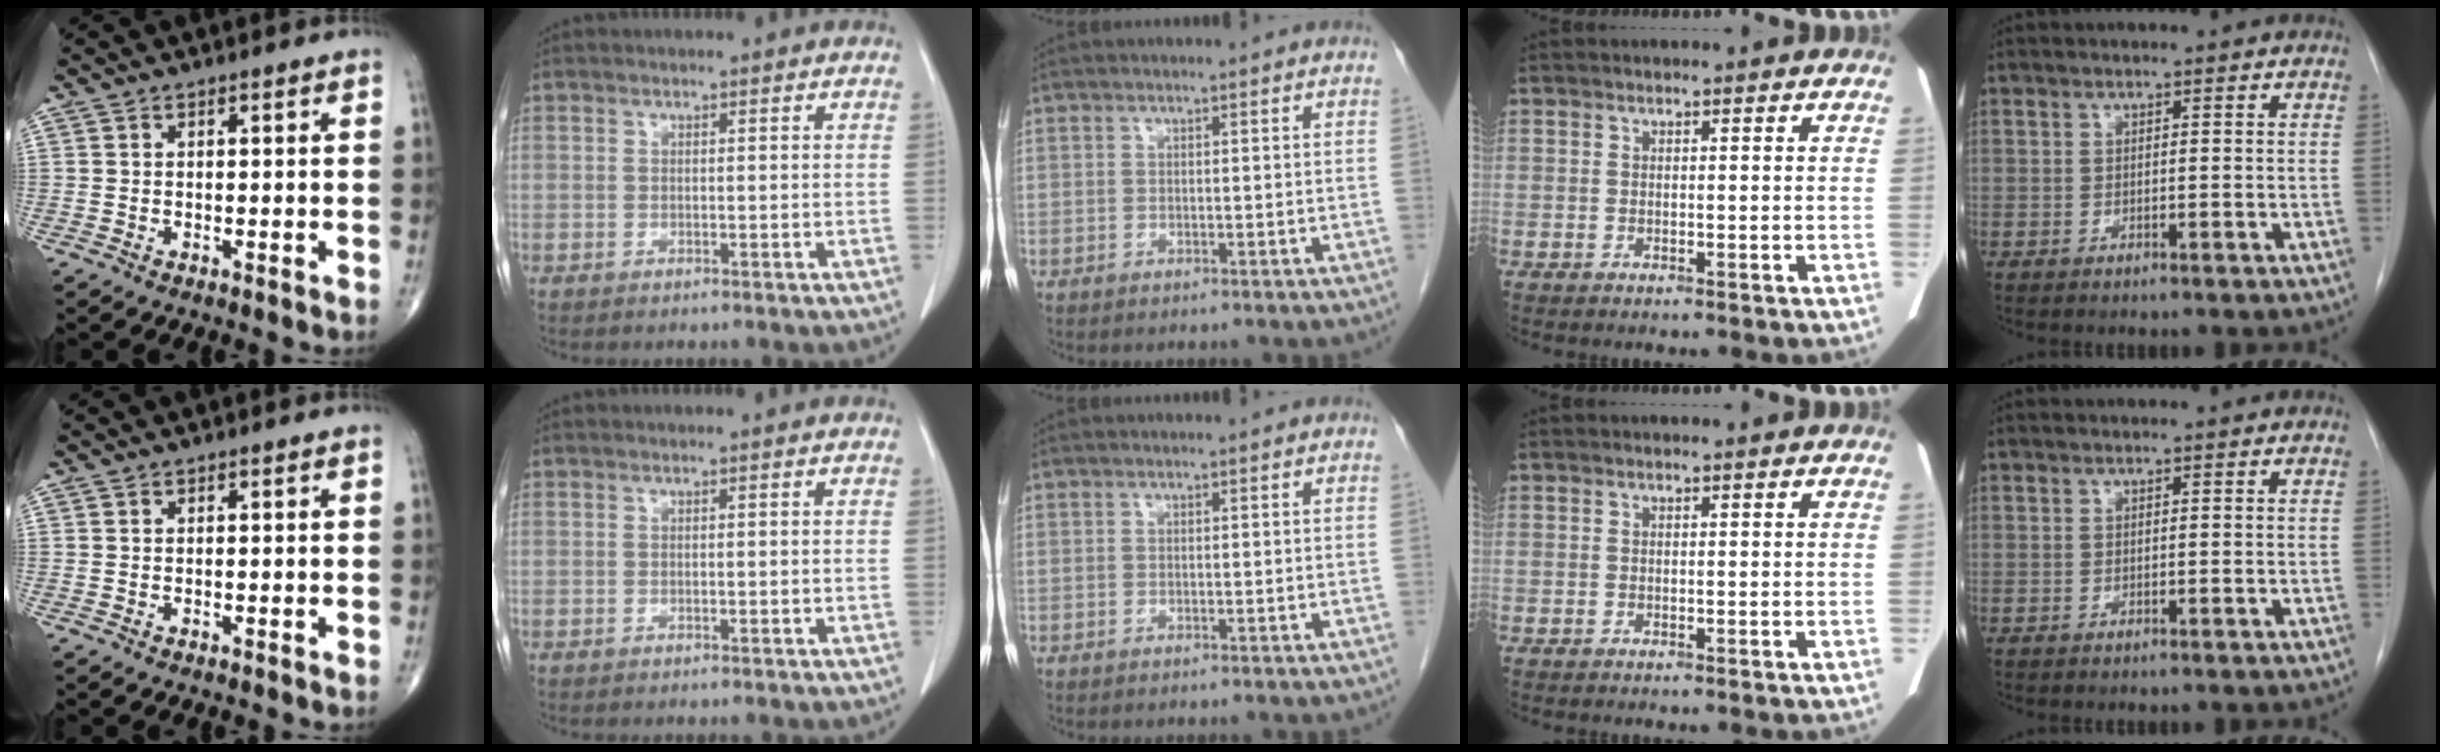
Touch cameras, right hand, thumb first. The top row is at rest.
{}